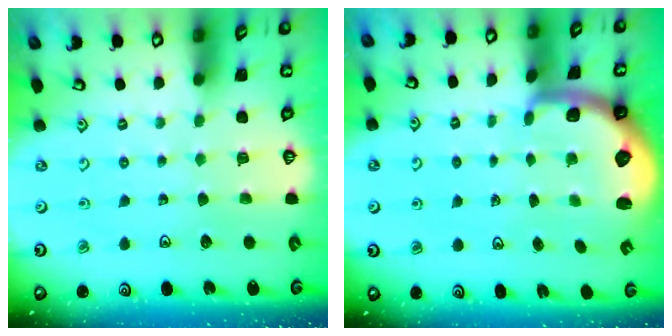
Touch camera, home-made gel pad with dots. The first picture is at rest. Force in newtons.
{"total": 1.7, "press": 1.6, "slide": 0.4}